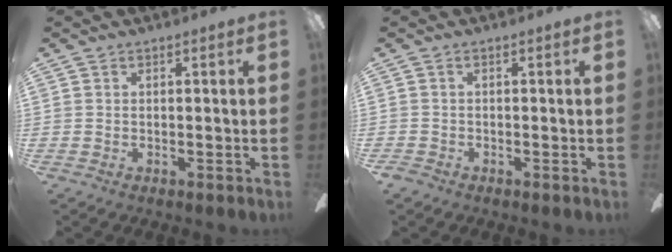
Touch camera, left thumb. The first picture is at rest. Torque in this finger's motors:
{"motor_torque": [-0.23, 0.23, -0.31, 0.31, 0.03]}